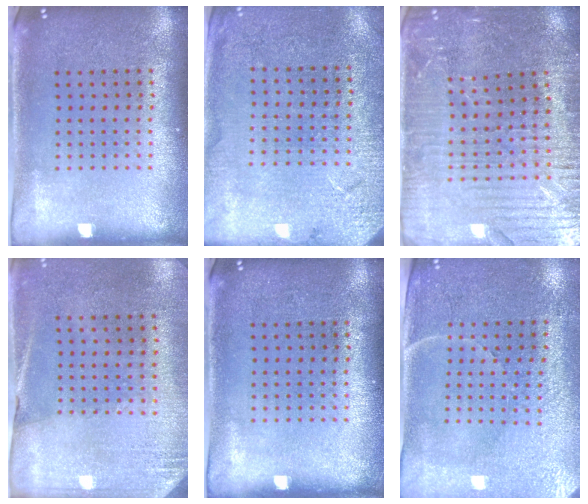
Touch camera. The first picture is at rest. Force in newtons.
{"total": 2.5, "press": 2.5, "slide": 0.2}
{"total": 3.7, "press": 3.6, "slide": 0.8}
{"total": 2.7, "press": 2.4, "slide": 1.2}
{"total": 0.0}
{"total": 3.4, "press": 3.1, "slide": 1.3}